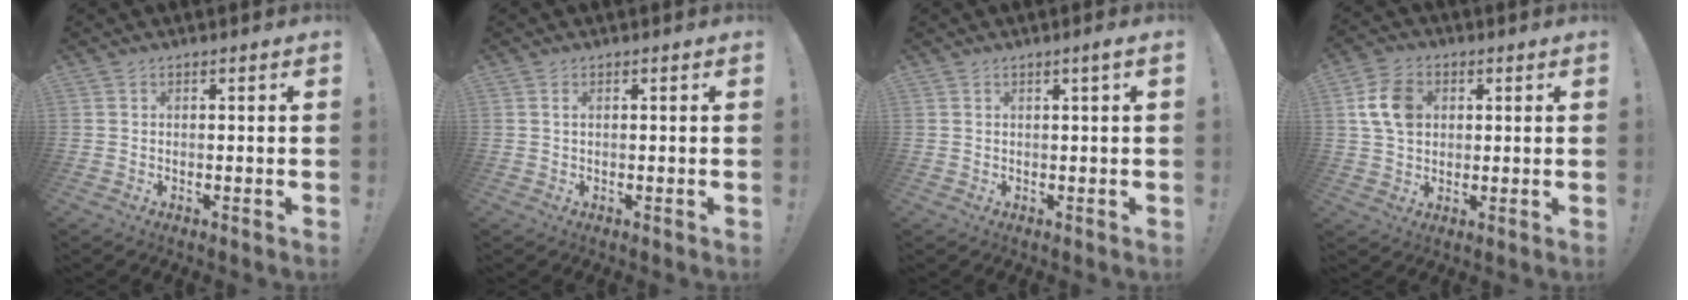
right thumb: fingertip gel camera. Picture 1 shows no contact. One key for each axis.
{"total": 0.8, "fx": 0.2, "fy": 0.1, "fz": 0.8, "tx": -0.017, "ty": 0.001, "tz": 0.004}
{"total": 2.2, "fx": 0.6, "fy": -0.2, "fz": 2.1, "tx": -0.031, "ty": -0.003, "tz": 0.007}
{"total": 10.8, "fx": 2.4, "fy": 8.2, "fz": 6.6, "tx": -0.112, "ty": 0.009, "tz": 0.048}